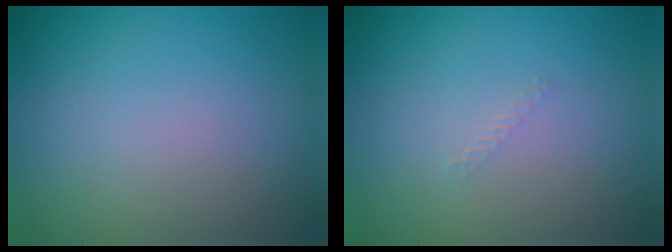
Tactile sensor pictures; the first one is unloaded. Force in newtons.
{"total": 0.6, "press": 0.6, "slide": 0.1}